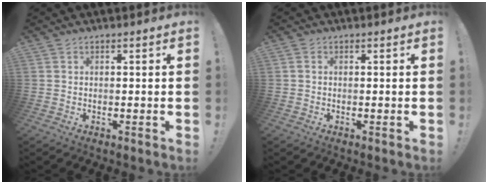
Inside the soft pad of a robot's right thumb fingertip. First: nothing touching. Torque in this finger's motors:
{"motor_torque": [-0.25, 0.02, -0.01, -0.01, -0.01]}